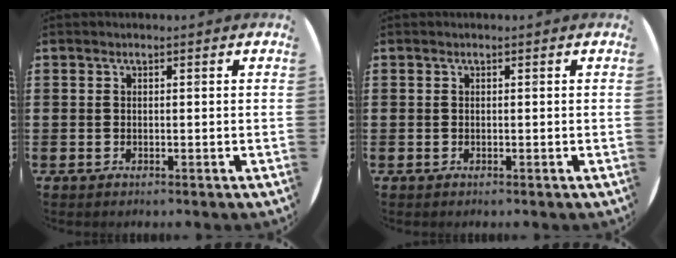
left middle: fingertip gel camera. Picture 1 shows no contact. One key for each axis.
{"total": 0.0}